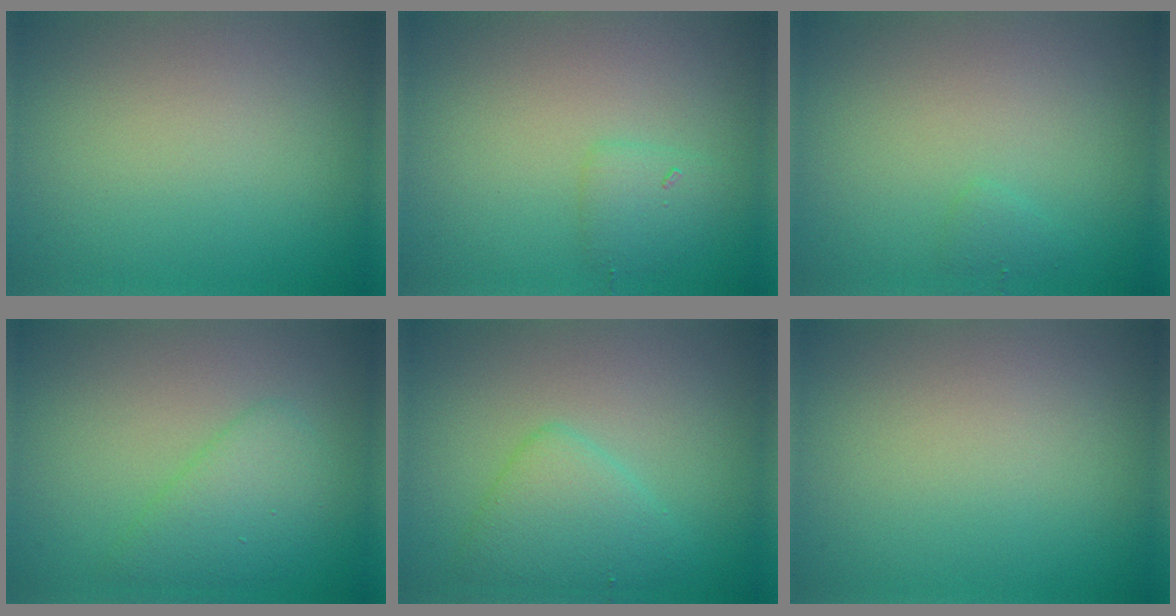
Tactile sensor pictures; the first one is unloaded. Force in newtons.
{"total": 1.5, "press": 1.5, "slide": 0.1}
{"total": 0.7, "press": 0.7, "slide": 0.0}
{"total": 3.0, "press": 3.0, "slide": 0.2}
{"total": 3.1, "press": 3.1, "slide": 0.3}
{"total": 0.0}